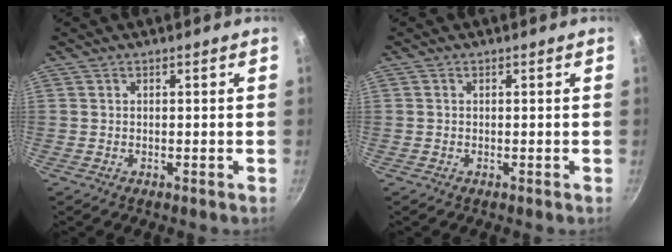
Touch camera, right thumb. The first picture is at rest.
{"total": 0.0}